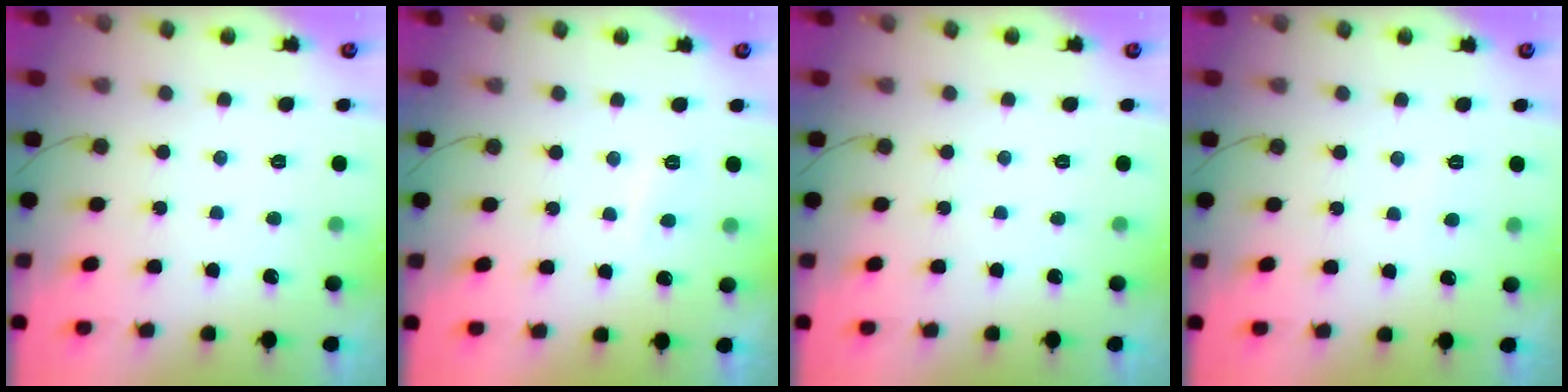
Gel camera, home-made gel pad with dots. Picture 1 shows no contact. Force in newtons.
{"total": 2.0, "press": 1.9, "slide": 0.6}
{"total": 0.0}
{"total": 2.9, "press": 2.9, "slide": 0.3}